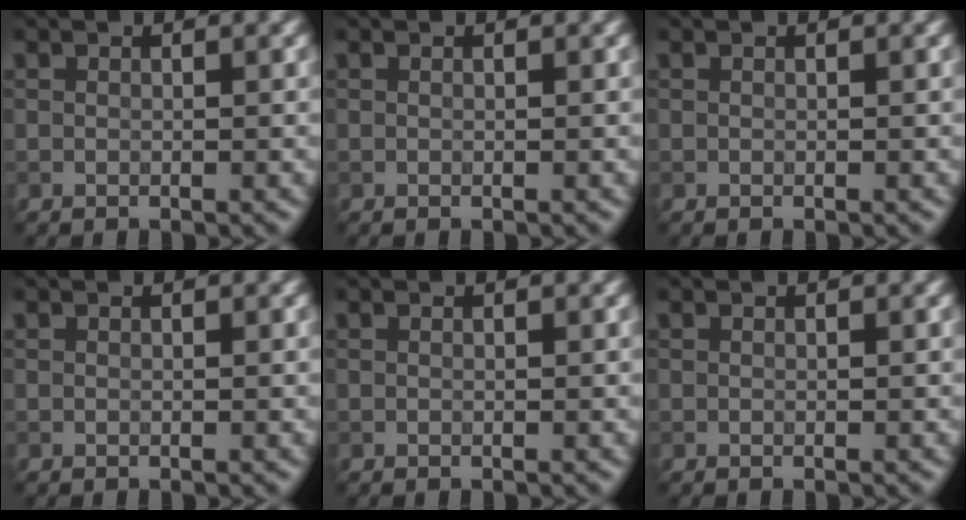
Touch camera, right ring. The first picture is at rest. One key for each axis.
{"total": 0.0}
{"total": 0.0}
{"total": 0.0}
{"total": 0.0}
{"total": 0.0}